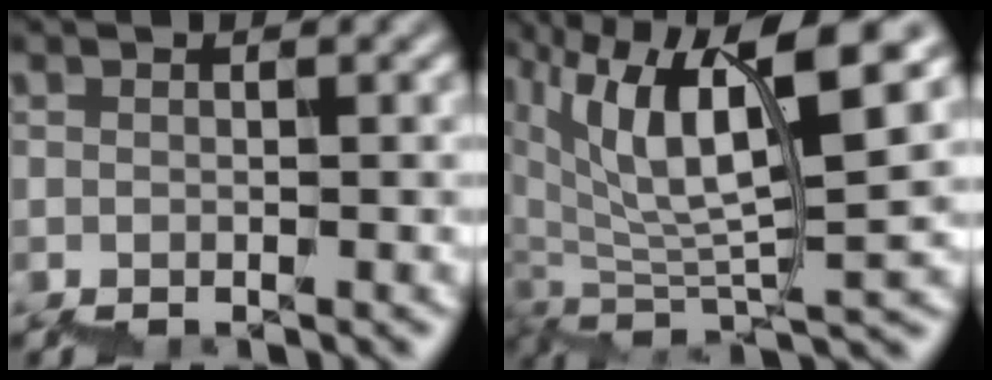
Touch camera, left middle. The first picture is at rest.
{"total": 10.6, "force": [5.1, 2.8, 8.8], "torque": [-0.176, 0.018, 0.098]}